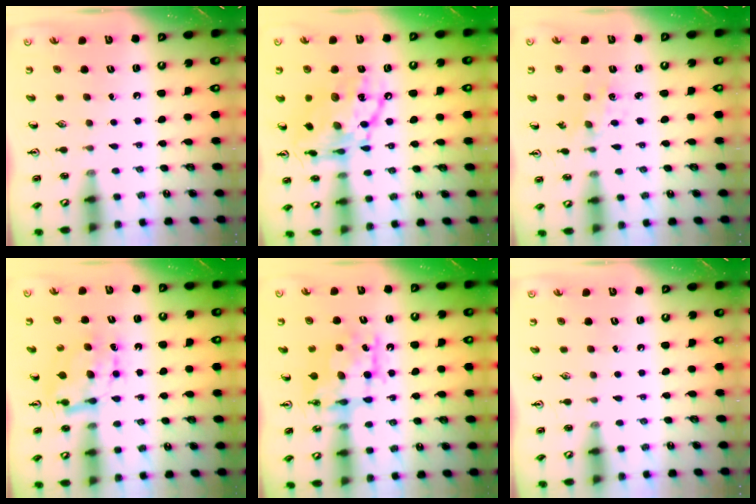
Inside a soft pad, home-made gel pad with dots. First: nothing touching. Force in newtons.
{"total": 19.1, "press": 19.1, "slide": 1.6}
{"total": 3.2, "press": 3.1, "slide": 0.6}
{"total": 6.9, "press": 6.9, "slide": 0.6}
{"total": 9.9, "press": 9.9, "slide": 0.6}
{"total": 0.0}